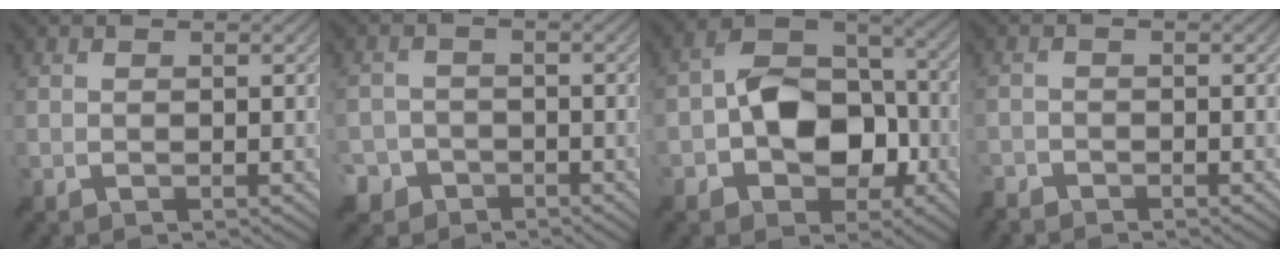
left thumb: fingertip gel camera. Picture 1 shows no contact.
{"total": 4.6, "force": [-3.1, 3.3, 0.8], "torque": [-0.009, -0.003, -0.064]}
{"total": 10.1, "force": [-2.6, 7.0, 6.8], "torque": [-0.119, 0.009, -0.063]}
{"total": 1.7, "force": [-1.6, 0.5, 0.1], "torque": [-0.003, -0.004, -0.042]}